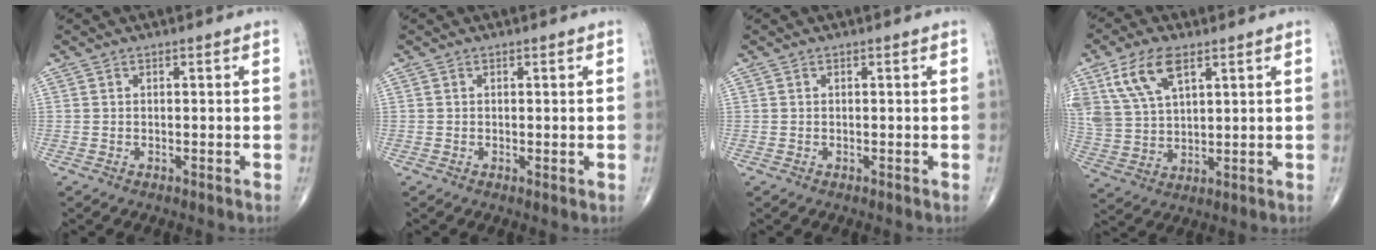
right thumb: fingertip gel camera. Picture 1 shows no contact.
{"total": 0.6, "force": [0.0, 0.1, 0.6], "torque": [-0.013, -0.004, -0.001]}
{"total": 0.0}
{"total": 11.1, "force": [5.8, 5.5, 7.8], "torque": [-0.154, -0.011, 0.121]}